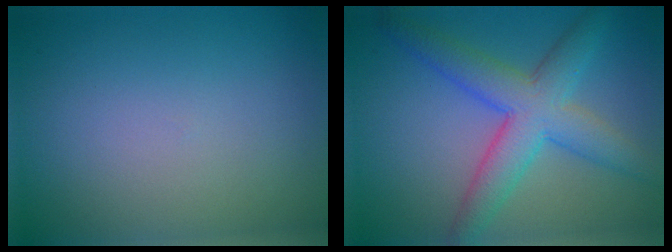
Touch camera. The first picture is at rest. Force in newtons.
{"total": 6.3, "press": 6.3, "slide": 0.1}